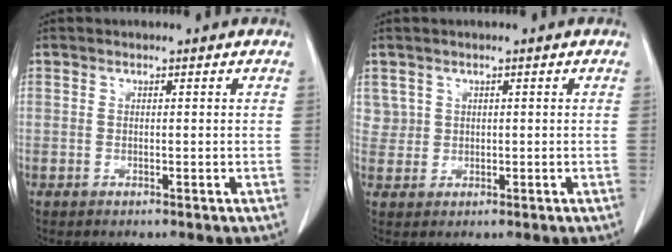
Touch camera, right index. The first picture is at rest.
{"total": 2.4, "force": [1.1, 2.1, -0.2], "torque": [0.020, 0.004, 0.015]}